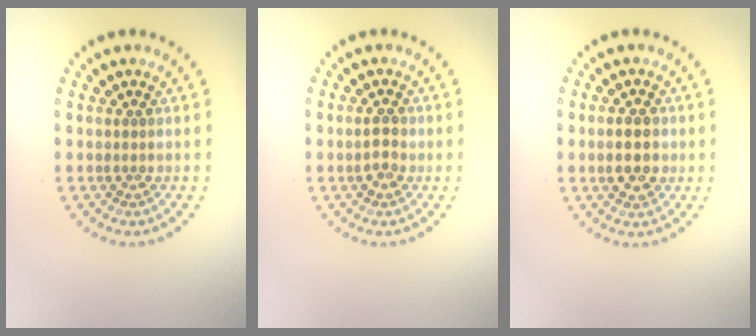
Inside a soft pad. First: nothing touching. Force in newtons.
{"total": 1.9, "press": 1.9, "slide": 0.1}
{"total": 4.0, "press": 4.0, "slide": 0.2}